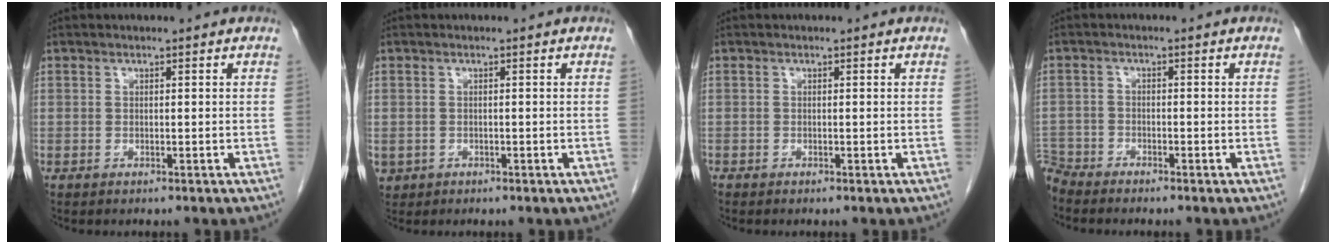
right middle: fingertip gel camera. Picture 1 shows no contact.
{"total": 1.7, "force": [-0.6, 1.5, 0.4], "torque": [-0.012, 0.001, -0.004]}
{"total": 0.0}
{"total": 3.5, "force": [-3.5, 0.4, 0.0], "torque": [0.002, -0.012, -0.068]}